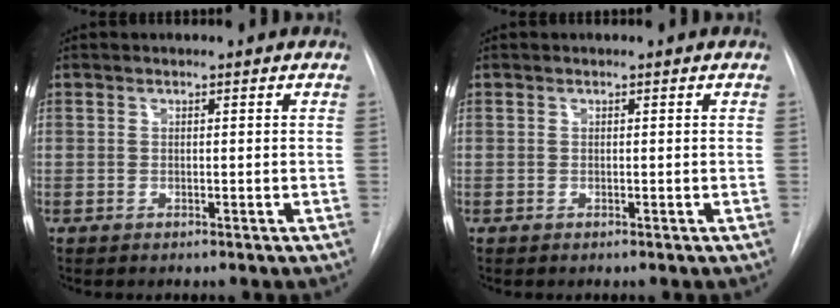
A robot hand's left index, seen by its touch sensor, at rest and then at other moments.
{"total": 0.0}